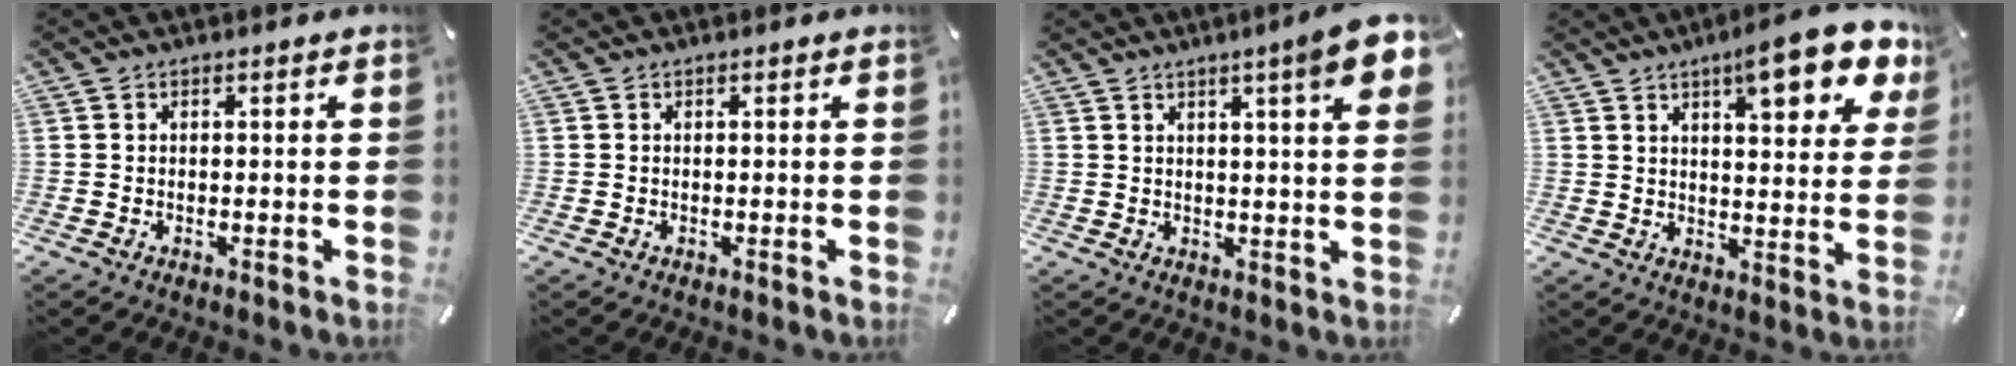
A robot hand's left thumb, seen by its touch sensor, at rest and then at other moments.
{"total": 0.0}
{"total": 8.8, "force": [4.3, 0.5, 7.7], "torque": [-0.117, -0.019, 0.066]}
{"total": 12.8, "force": [8.4, 4.2, 8.8], "torque": [-0.116, -0.047, 0.135]}